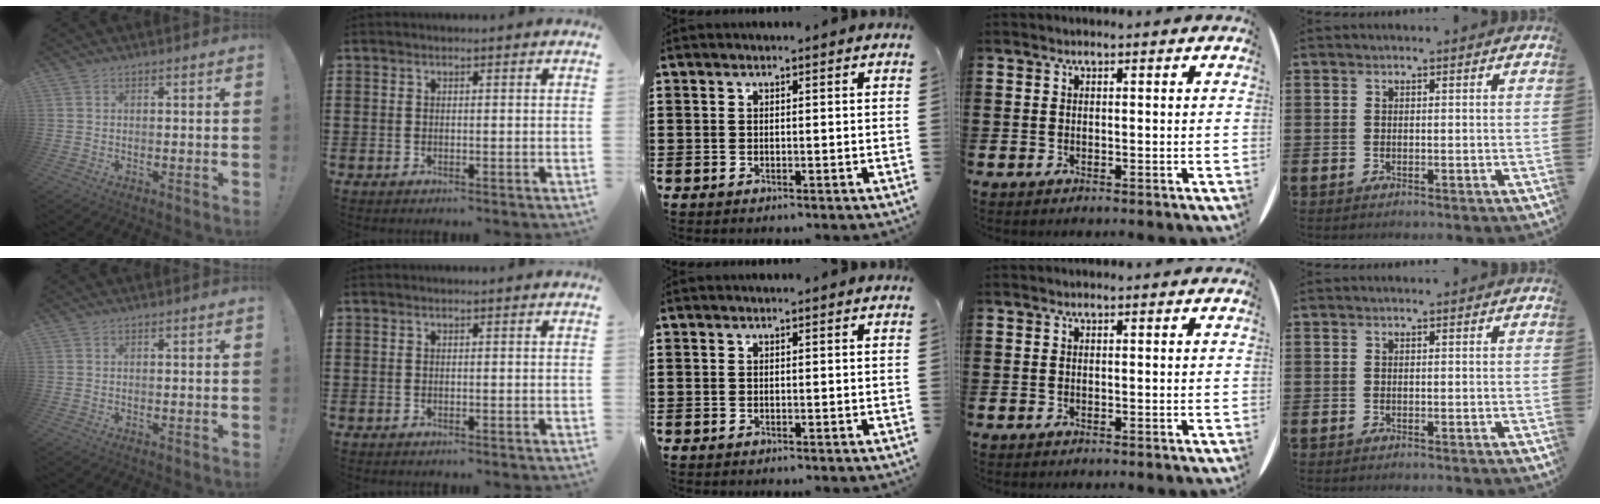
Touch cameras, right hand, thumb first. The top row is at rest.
{}